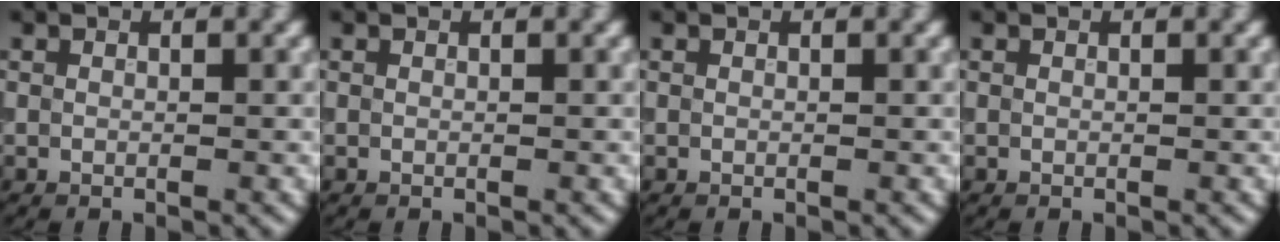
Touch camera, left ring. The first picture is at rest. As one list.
[{"total": 0.0}, {"total": 0.0}, {"total": 0.0}]